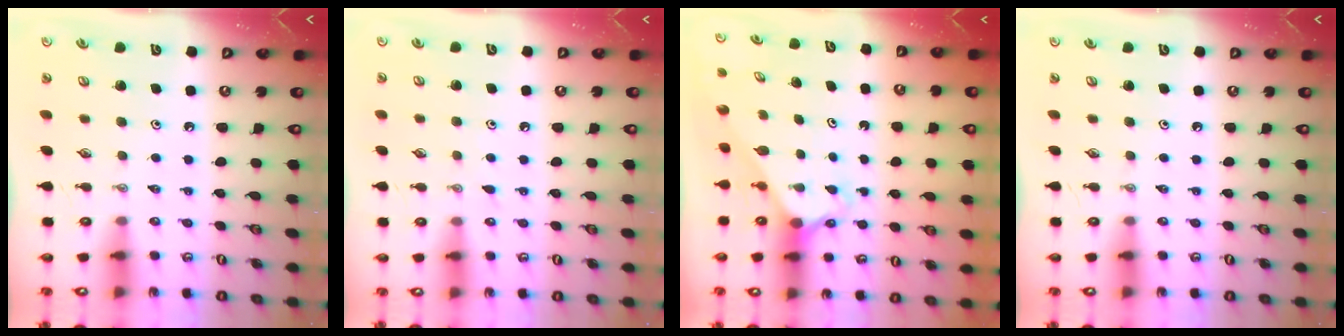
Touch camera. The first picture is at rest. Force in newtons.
{"total": 4.3, "press": 4.3, "slide": 0.4}
{"total": 2.2, "press": 2.2, "slide": 0.2}
{"total": 0.0}